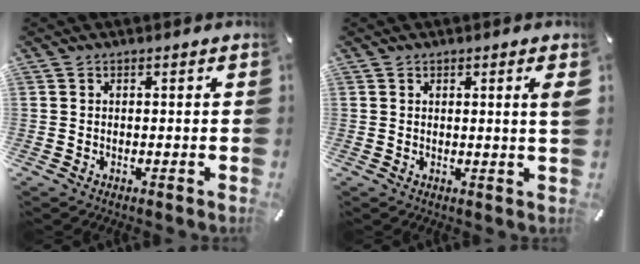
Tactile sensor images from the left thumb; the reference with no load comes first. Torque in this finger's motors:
{"motor_torque": [0.20, -0.22, 0.24, 0.21, 0.02]}